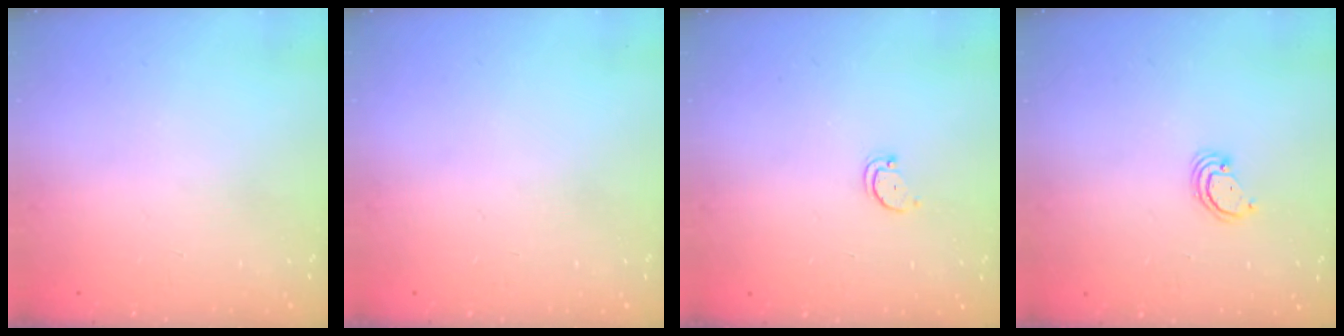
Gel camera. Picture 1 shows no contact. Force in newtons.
{"total": 0.0}
{"total": 2.5, "press": 2.4, "slide": 0.4}
{"total": 2.4, "press": 2.4, "slide": 0.2}